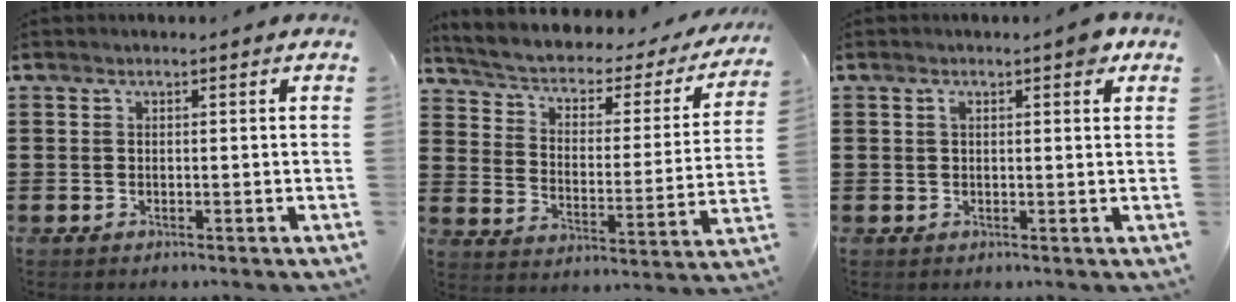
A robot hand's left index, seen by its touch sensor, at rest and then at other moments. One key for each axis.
{"total": 2.9, "fx": 1.3, "fy": 1.8, "fz": 1.9, "tx": -0.049, "ty": -0.015, "tz": 0.010}
{"total": 2.1, "fx": 1.0, "fy": 0.6, "fz": 1.8, "tx": -0.037, "ty": 0.005, "tz": 0.017}